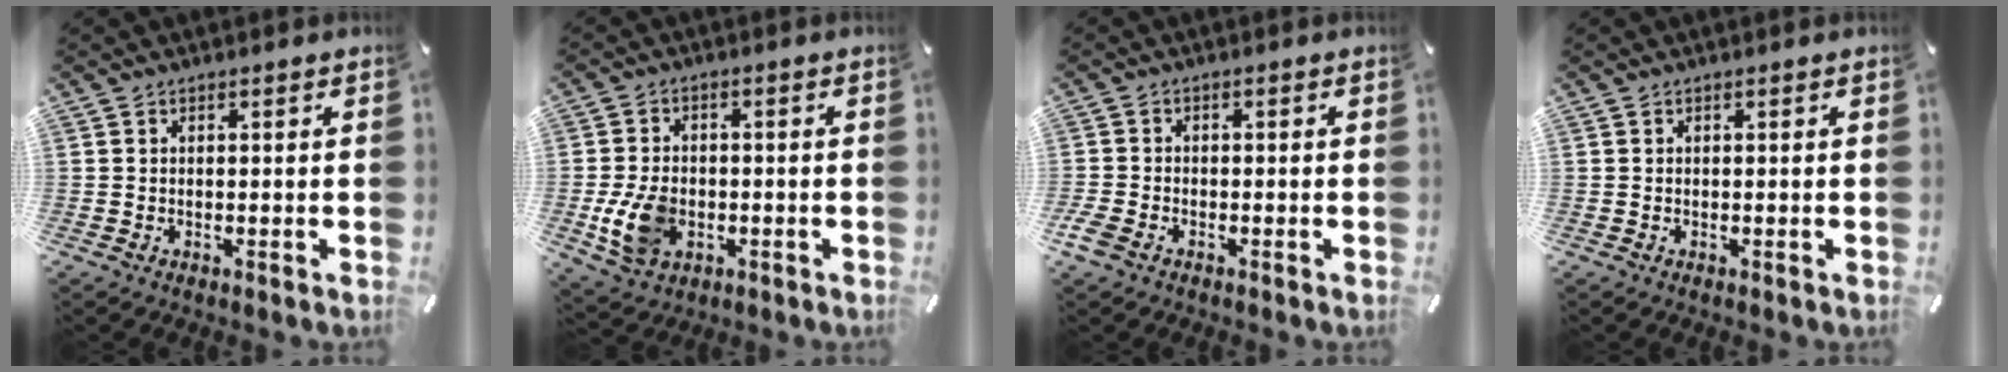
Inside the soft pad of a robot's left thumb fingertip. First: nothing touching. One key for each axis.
{"total": 9.5, "fx": -2.0, "fy": 6.9, "fz": 6.2, "tx": -0.128, "ty": 0.005, "tz": -0.033}
{"total": 2.9, "fx": -1.8, "fy": 1.7, "fz": 1.5, "tx": -0.037, "ty": 0.002, "tz": -0.036}
{"total": 0.0}